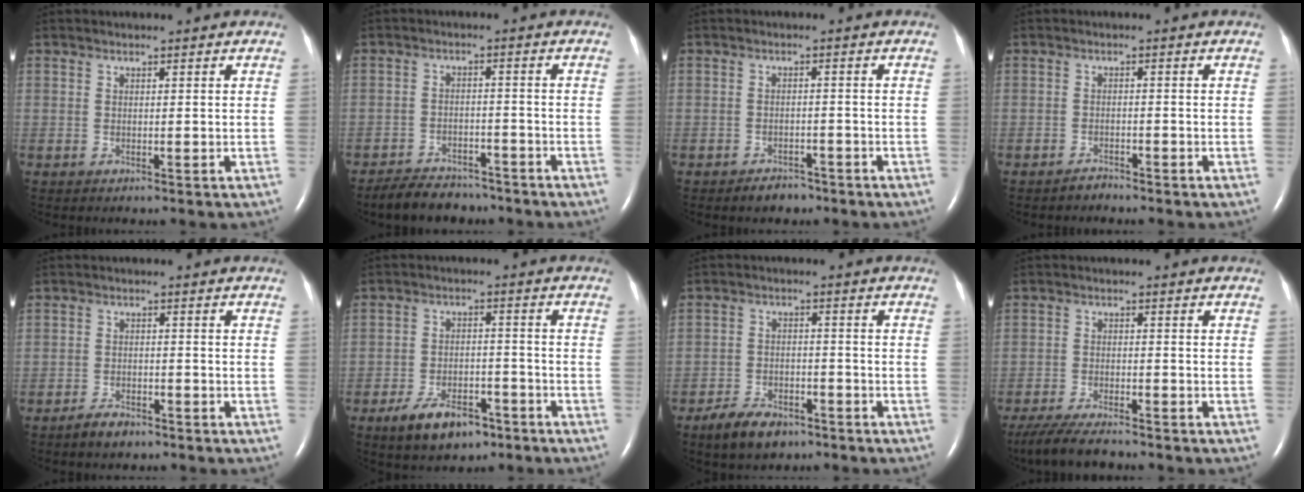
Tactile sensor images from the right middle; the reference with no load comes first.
{"total": 7.6, "force": [-6.7, 3.1, 2.0], "torque": [-0.031, -0.006, -0.103]}
{"total": 2.7, "force": [-2.2, 1.4, 0.9], "torque": [-0.022, 0.000, -0.027]}
{"total": 1.3, "force": [-1.3, 0.3, 0.1], "torque": [-0.007, -0.004, -0.022]}
{"total": 3.2, "force": [-2.5, 1.3, 1.4], "torque": [-0.031, 0.000, -0.040]}
{"total": 8.2, "force": [-5.3, 3.9, 4.8], "torque": [-0.087, -0.001, -0.084]}
{"total": 6.5, "force": [-4.7, 3.1, 3.2], "torque": [-0.072, -0.003, -0.078]}
{"total": 7.8, "force": [-6.8, 1.1, 3.8], "torque": [-0.068, -0.023, -0.117]}